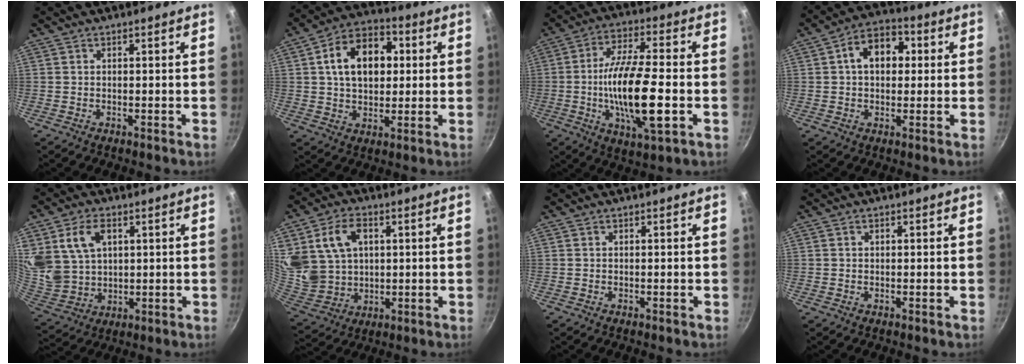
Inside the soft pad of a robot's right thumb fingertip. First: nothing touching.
{"total": 14.6, "force": [2.8, 10.0, 10.3], "torque": [-0.130, 0.018, 0.034]}
{"total": 17.6, "force": [-3.1, 5.3, 16.4], "torque": [-0.300, 0.012, -0.062]}
{"total": 10.1, "force": [1.9, 7.1, 7.0], "torque": [-0.070, 0.021, 0.014]}
{"total": 13.2, "force": [4.5, 9.7, 7.8], "torque": [-0.137, -0.020, 0.104]}
{"total": 15.7, "force": [4.4, 12.0, 9.1], "torque": [-0.168, -0.013, 0.100]}
{"total": 0.0}
{"total": 0.6, "force": [0.2, 0.5, 0.3], "torque": [-0.003, 0.004, 0.003]}